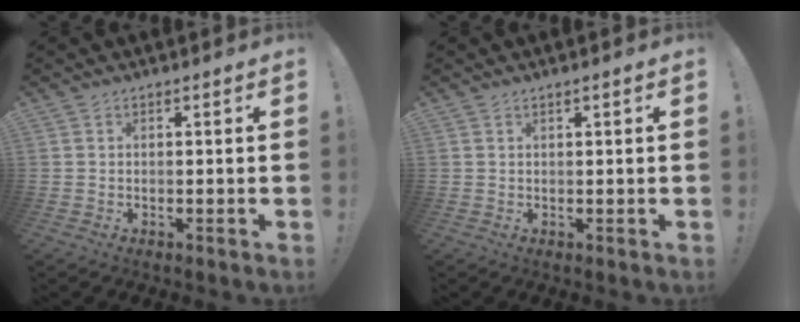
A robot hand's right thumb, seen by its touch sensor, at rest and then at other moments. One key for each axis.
{"total": 0.9, "fx": 0.6, "fy": 0.0, "fz": 0.7, "tx": -0.010, "ty": -0.001, "tz": 0.009}